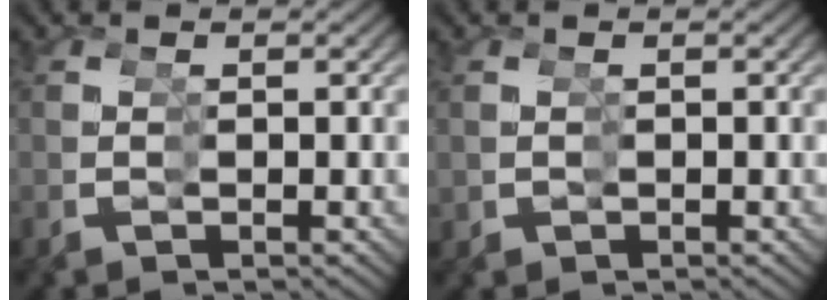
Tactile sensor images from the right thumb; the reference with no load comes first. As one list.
[{"total": 1.2, "force": [0.1, 1.1, 0.2], "torque": [-0.012, -0.008, 0.009]}]